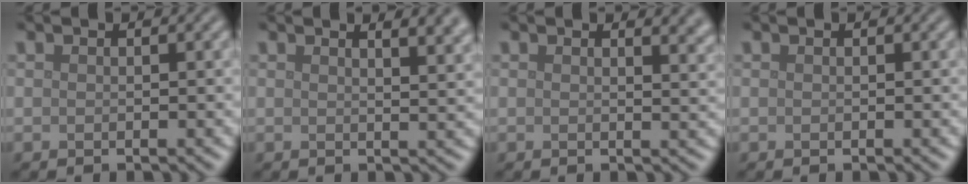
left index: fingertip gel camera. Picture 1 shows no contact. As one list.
[{"total": 5.6, "force": [3.4, 2.3, 3.8], "torque": [-0.015, 0.028, 0.027]}, {"total": 3.0, "force": [2.1, 1.3, 1.7], "torque": [-0.007, 0.002, 0.025]}, {"total": 0.0}]